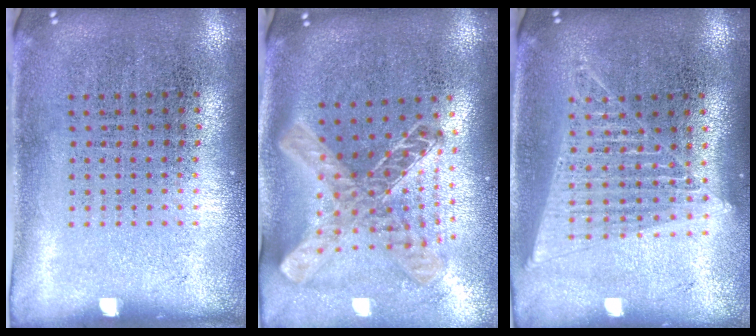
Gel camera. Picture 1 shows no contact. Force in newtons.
{"total": 1.8, "press": 1.5, "slide": 0.9}
{"total": 1.5, "press": 1.4, "slide": 0.6}